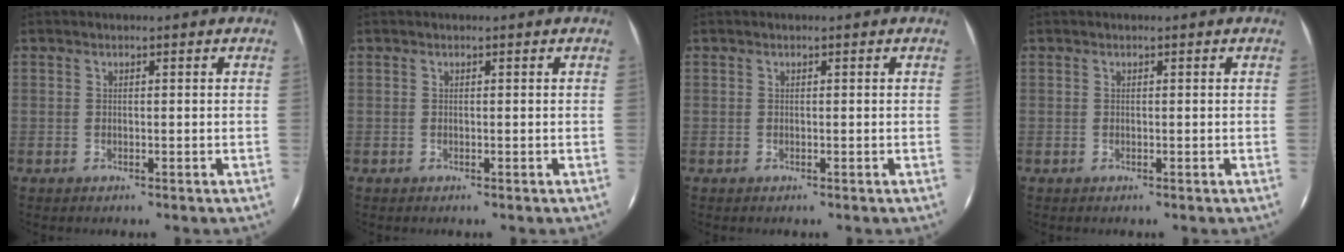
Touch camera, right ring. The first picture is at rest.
{"total": 0.0}
{"total": 0.0}
{"total": 0.0}